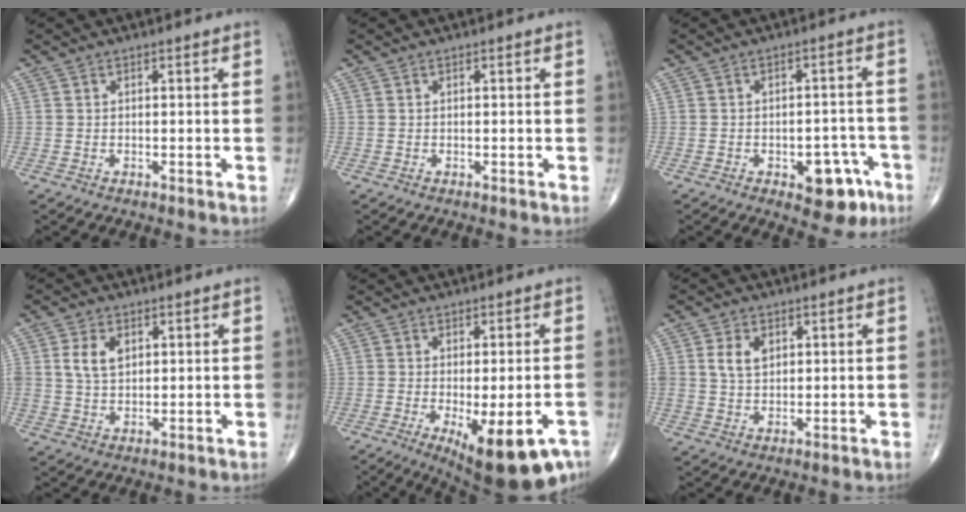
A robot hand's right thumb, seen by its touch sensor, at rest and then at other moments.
{"total": 0.0}
{"total": 9.0, "force": [-4.3, 4.7, 6.4], "torque": [-0.048, 0.033, -0.047]}
{"total": 5.7, "force": [1.7, 3.7, 3.9], "torque": [-0.064, -0.004, 0.035]}
{"total": 14.9, "force": [-7.1, 5.4, 11.9], "torque": [-0.129, -0.001, -0.088]}
{"total": 4.9, "force": [1.5, 3.4, 3.3], "torque": [-0.048, -0.003, 0.032]}